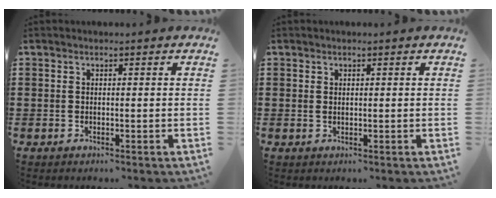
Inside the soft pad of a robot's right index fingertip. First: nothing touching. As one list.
[{"total": 0.5, "force": [0.2, 0.4, 0.3], "torque": [-0.008, 0.001, 0.004]}]